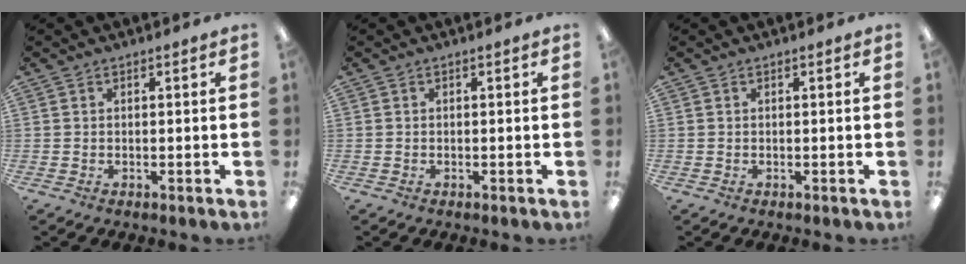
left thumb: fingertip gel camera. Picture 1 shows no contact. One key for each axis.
{"total": 0.0}
{"total": 0.0}